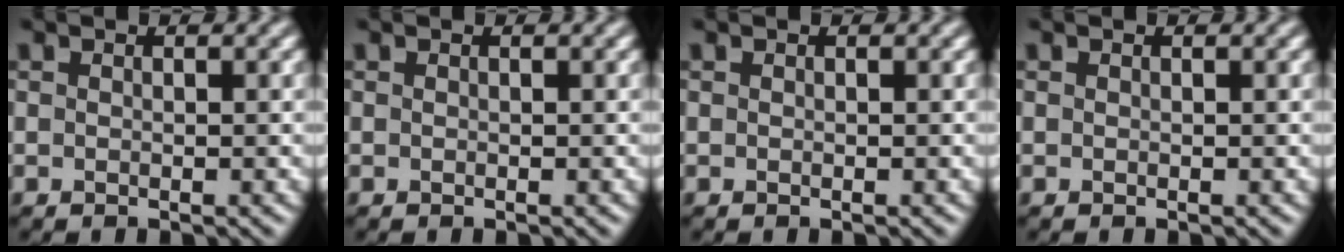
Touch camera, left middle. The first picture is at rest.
{"total": 0.0}
{"total": 0.0}
{"total": 0.0}